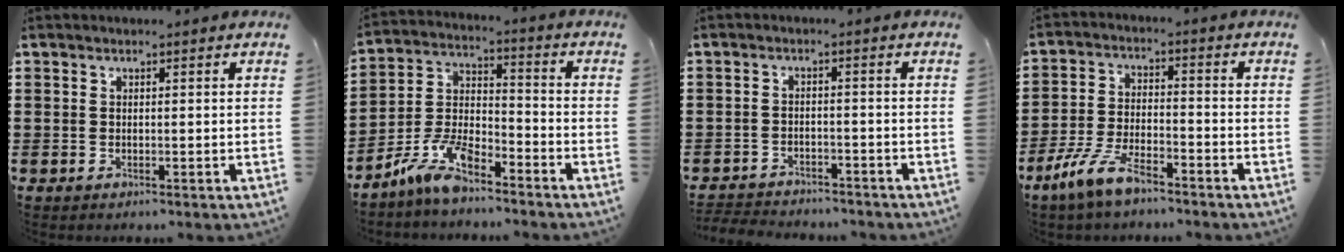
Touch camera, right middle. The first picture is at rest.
{"total": 9.2, "force": [-7.3, 3.0, 4.8], "torque": [-0.112, 0.011, -0.143]}
{"total": 3.0, "force": [-3.0, 0.5, -0.1], "torque": [-0.007, -0.003, -0.065]}
{"total": 7.7, "force": [-5.8, 2.0, 4.6], "torque": [-0.114, -0.005, -0.116]}